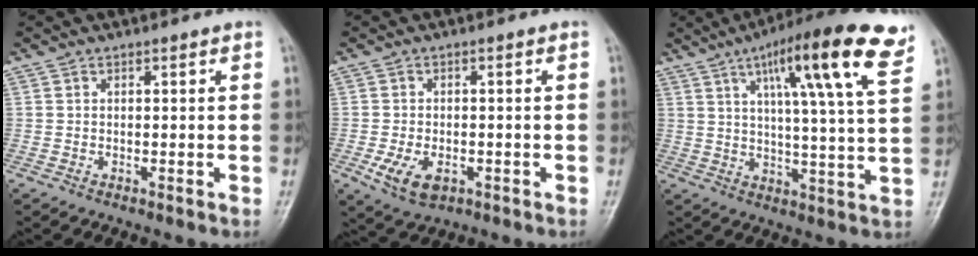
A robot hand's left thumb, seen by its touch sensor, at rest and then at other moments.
{"total": 6.2, "force": [-2.4, 3.7, 4.4], "torque": [-0.082, 0.001, -0.033]}
{"total": 18.6, "force": [9.4, 2.8, 15.8], "torque": [-0.220, -0.025, 0.133]}